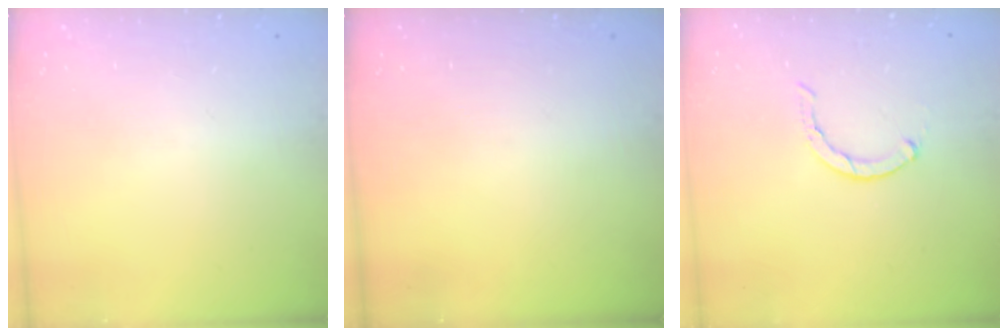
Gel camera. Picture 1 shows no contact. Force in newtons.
{"total": 0.0}
{"total": 0.7, "press": 0.6, "slide": 0.2}